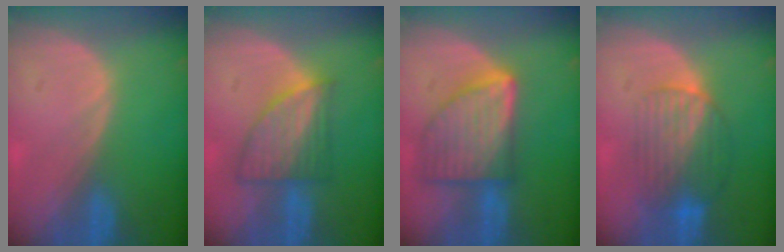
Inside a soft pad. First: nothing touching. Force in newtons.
{"total": 7.0, "press": 6.4, "slide": 2.8}
{"total": 9.3, "press": 9.3, "slide": 0.5}
{"total": 7.1, "press": 7.0, "slide": 1.5}